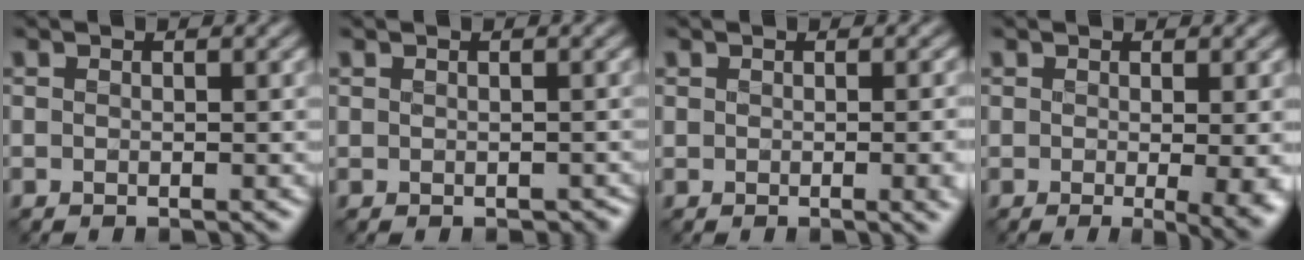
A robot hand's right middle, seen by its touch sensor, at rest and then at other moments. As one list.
[{"total": 0.7, "force": [-0.1, 0.7, 0.0], "torque": [0.003, -0.006, 0.000]}, {"total": 2.8, "force": [-0.2, 1.3, 2.5], "torque": [-0.019, -0.009, 0.001]}, {"total": 4.0, "force": [-0.4, 1.2, 3.8], "torque": [-0.050, -0.018, -0.004]}]